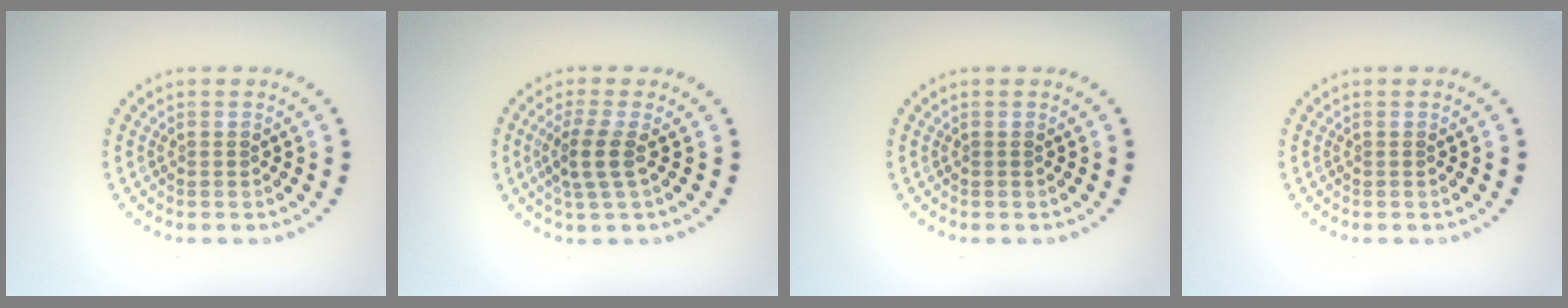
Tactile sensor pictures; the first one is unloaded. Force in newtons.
{"total": 2.5, "press": 2.1, "slide": 1.5}
{"total": 0.0}
{"total": 0.0}